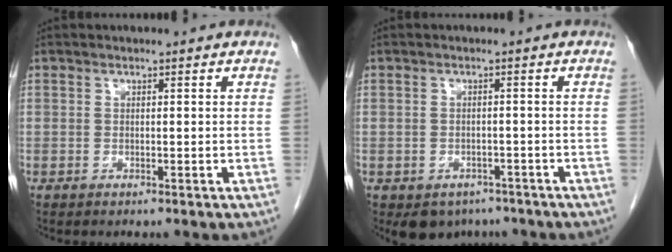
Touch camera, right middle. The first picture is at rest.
{"total": 5.1, "force": [-3.7, 3.3, 1.1], "torque": [-0.009, 0.005, -0.046]}